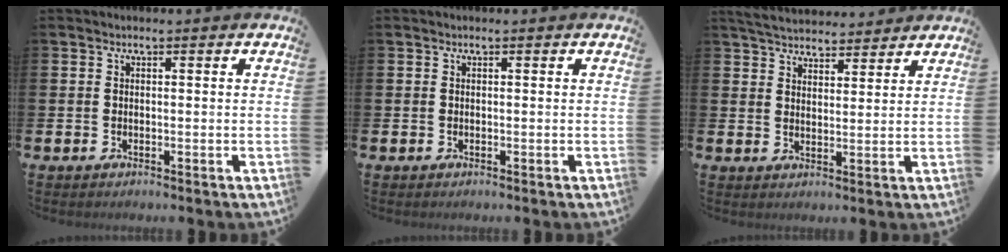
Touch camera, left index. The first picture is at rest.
{"total": 0.0}
{"total": 4.9, "force": [4.7, 1.0, 0.4], "torque": [-0.028, -0.021, 0.086]}